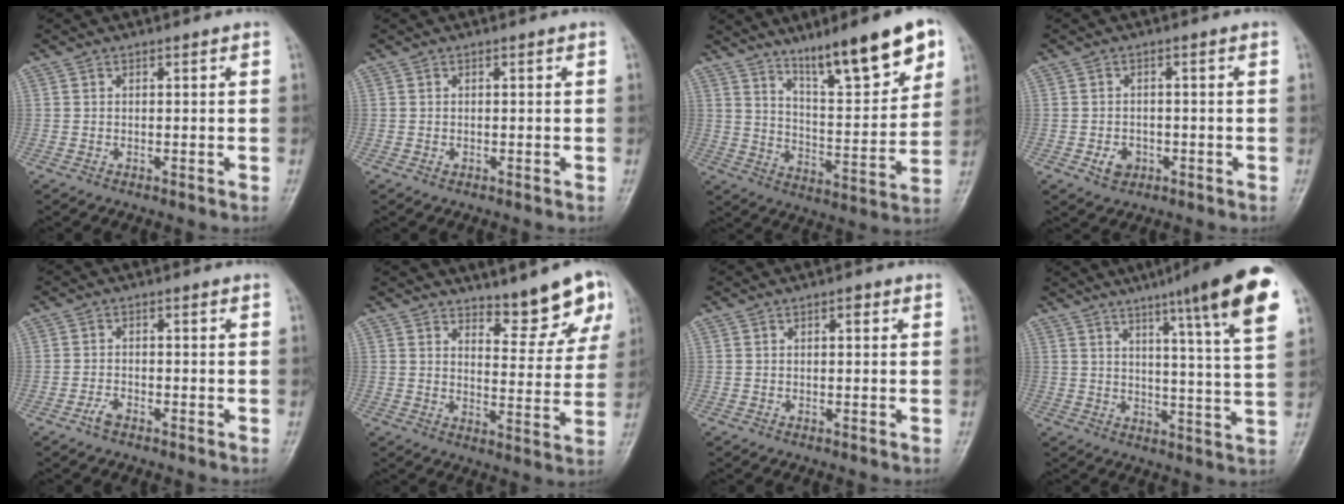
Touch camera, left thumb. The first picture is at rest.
{"total": 0.5, "force": [-0.1, 0.3, 0.4], "torque": [-0.005, 0.004, -0.001]}
{"total": 17.6, "force": [11.0, 3.9, 13.2], "torque": [-0.172, -0.055, 0.181]}
{"total": 3.4, "force": [-1.3, 2.6, 1.7], "torque": [-0.019, 0.007, -0.018]}
{"total": 2.0, "force": [-1.5, 0.8, 1.1], "torque": [-0.027, 0.009, -0.030]}
{"total": 9.5, "force": [7.1, 2.8, 5.6], "torque": [-0.040, -0.056, 0.101]}
{"total": 1.3, "force": [0.5, 0.6, 1.1], "torque": [-0.013, 0.002, 0.003]}
{"total": 17.9, "force": [9.9, 1.3, 14.8], "torque": [-0.195, -0.040, 0.124]}